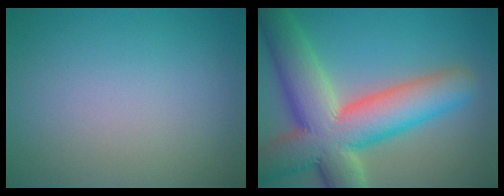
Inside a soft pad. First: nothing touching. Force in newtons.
{"total": 12.7, "press": 12.6, "slide": 0.9}